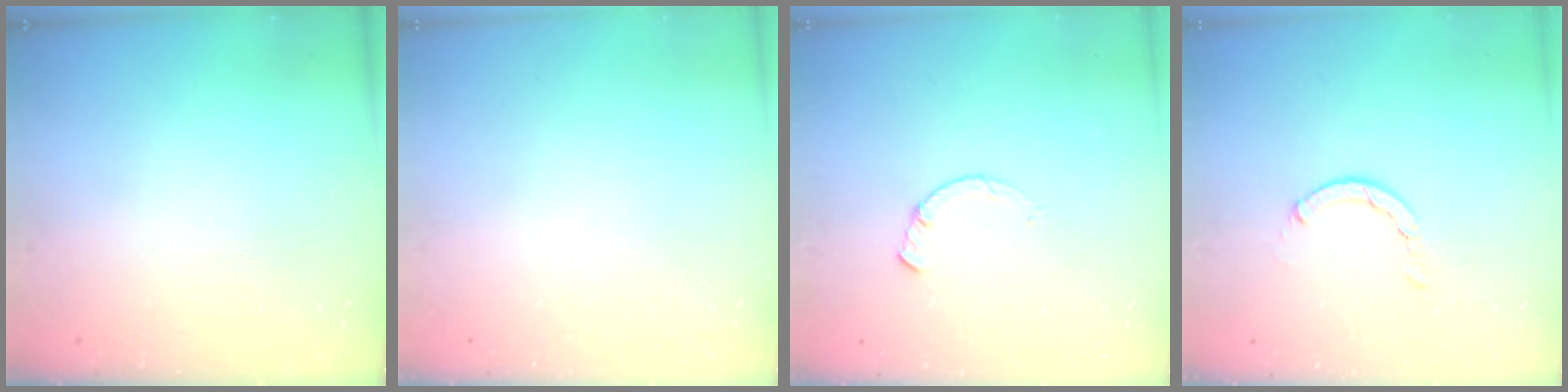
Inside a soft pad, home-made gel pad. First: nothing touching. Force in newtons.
{"total": 0.0}
{"total": 1.4, "press": 1.4, "slide": 0.2}
{"total": 1.2, "press": 1.2, "slide": 0.2}